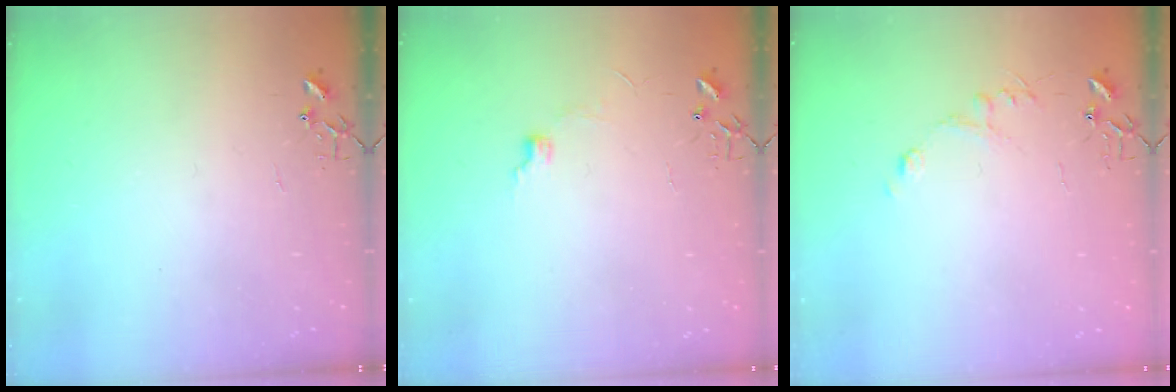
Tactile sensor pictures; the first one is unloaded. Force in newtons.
{"total": 5.3, "press": 5.2, "slide": 0.7}
{"total": 5.5, "press": 5.5, "slide": 0.6}